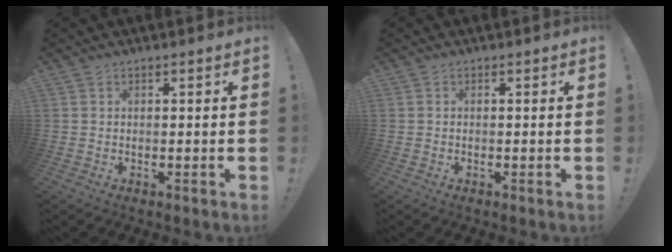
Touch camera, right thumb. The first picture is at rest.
{"total": 1.0, "force": [-0.3, 0.9, 0.1], "torque": [0.000, 0.001, -0.006]}